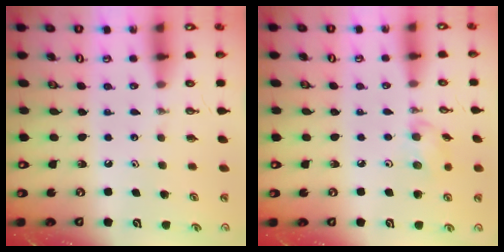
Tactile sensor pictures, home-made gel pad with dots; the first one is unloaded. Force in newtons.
{"total": 5.4, "press": 5.2, "slide": 1.5}